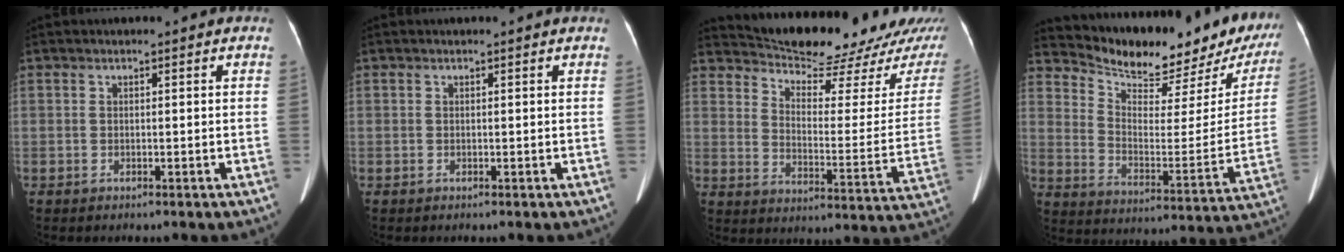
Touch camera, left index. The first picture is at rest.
{"total": 0.9, "force": [0.9, 0.0, 0.2], "torque": [-0.011, 0.002, 0.009]}
{"total": 20.7, "force": [19.7, 3.0, 5.9], "torque": [-0.075, -0.071, 0.252]}
{"total": 22.4, "force": [20.1, 5.8, 8.1], "torque": [-0.122, -0.046, 0.270]}